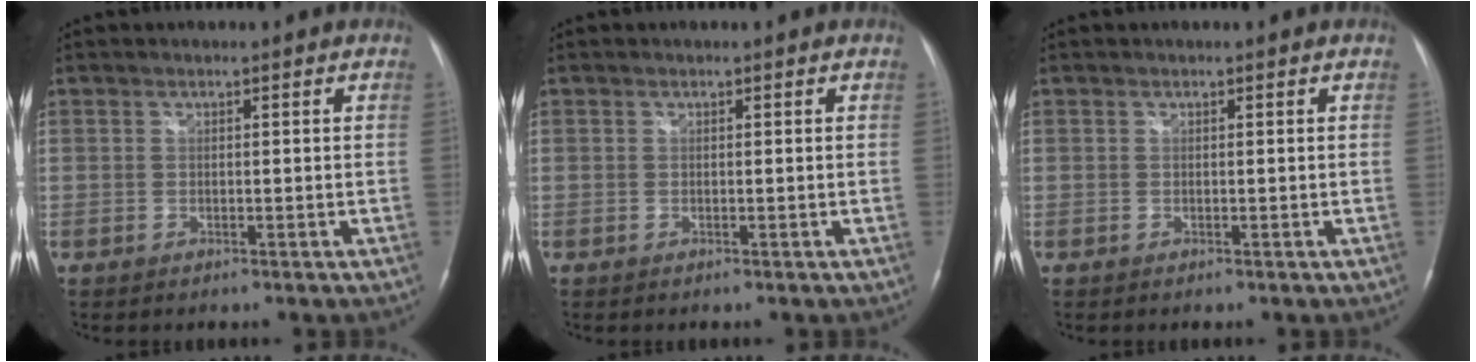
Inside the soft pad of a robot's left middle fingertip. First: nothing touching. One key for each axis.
{"total": 0.0}
{"total": 0.0}